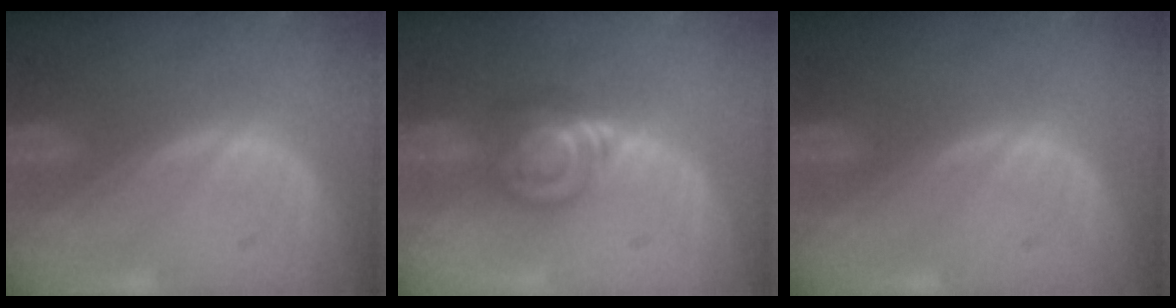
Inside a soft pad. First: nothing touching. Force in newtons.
{"total": 6.6, "press": 5.6, "slide": 3.4}
{"total": 0.0}